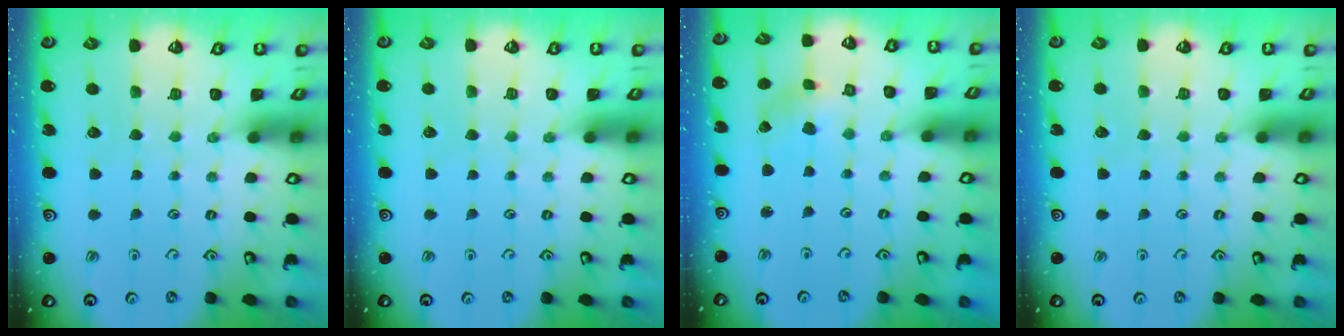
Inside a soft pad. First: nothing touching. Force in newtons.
{"total": 0.0}
{"total": 0.9, "press": 0.8, "slide": 0.2}
{"total": 0.0}